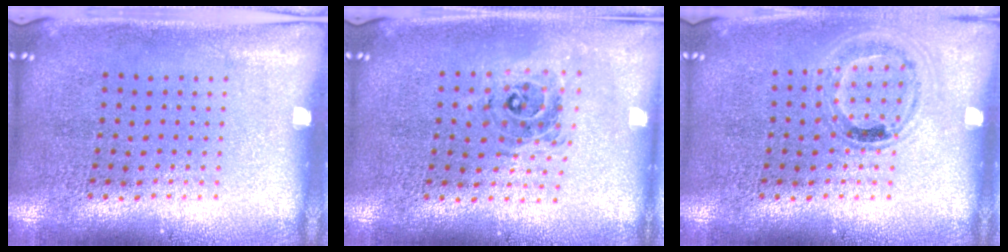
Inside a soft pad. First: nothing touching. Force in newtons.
{"total": 0.7, "press": 0.7, "slide": 0.1}
{"total": 1.0, "press": 1.0, "slide": 0.3}